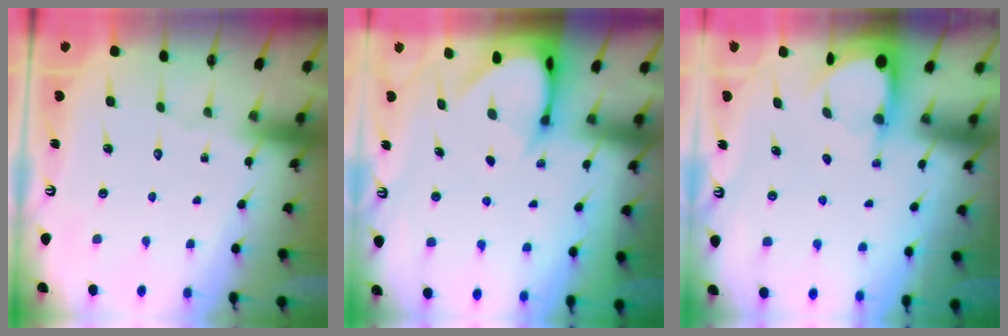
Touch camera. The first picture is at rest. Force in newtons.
{"total": 3.9, "press": 3.9, "slide": 0.3}
{"total": 3.5, "press": 3.4, "slide": 0.2}